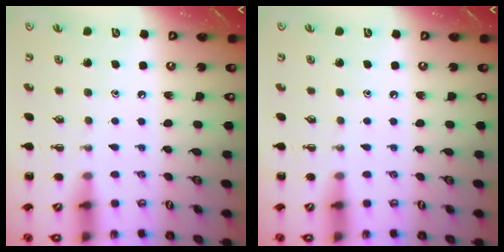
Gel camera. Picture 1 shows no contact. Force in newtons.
{"total": 0.0}